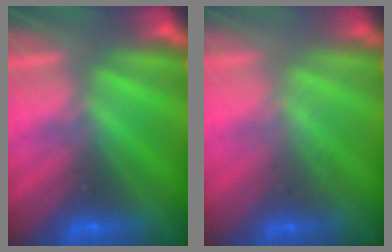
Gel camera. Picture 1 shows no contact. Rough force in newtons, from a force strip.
{"total": 2.3}